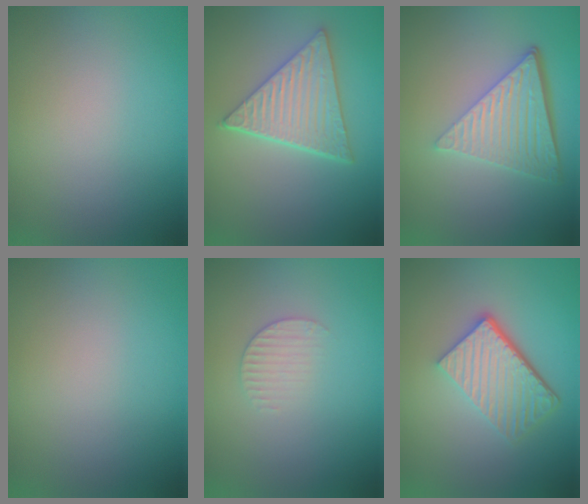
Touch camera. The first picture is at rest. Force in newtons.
{"total": 5.6, "press": 4.5, "slide": 3.3}
{"total": 6.5, "press": 4.4, "slide": 4.8}
{"total": 0.0}
{"total": 1.5, "press": 1.5, "slide": 0.4}
{"total": 5.6, "press": 3.8, "slide": 4.1}